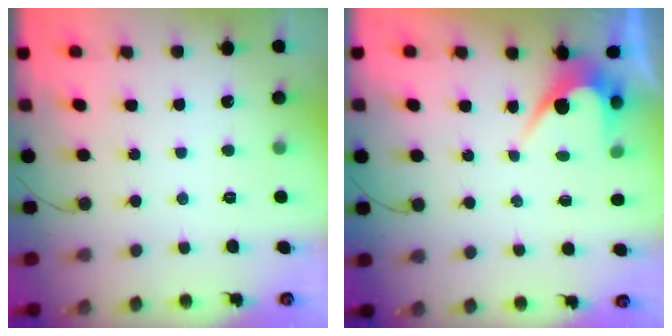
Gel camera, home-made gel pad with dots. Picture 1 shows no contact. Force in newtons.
{"total": 4.2, "press": 4.2, "slide": 0.2}